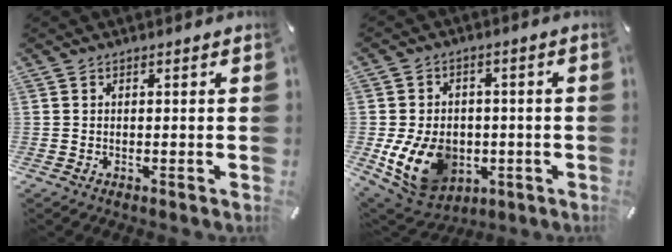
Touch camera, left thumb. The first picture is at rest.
{"total": 14.2, "force": [-3.6, 10.9, 8.3], "torque": [-0.170, 0.016, -0.057]}